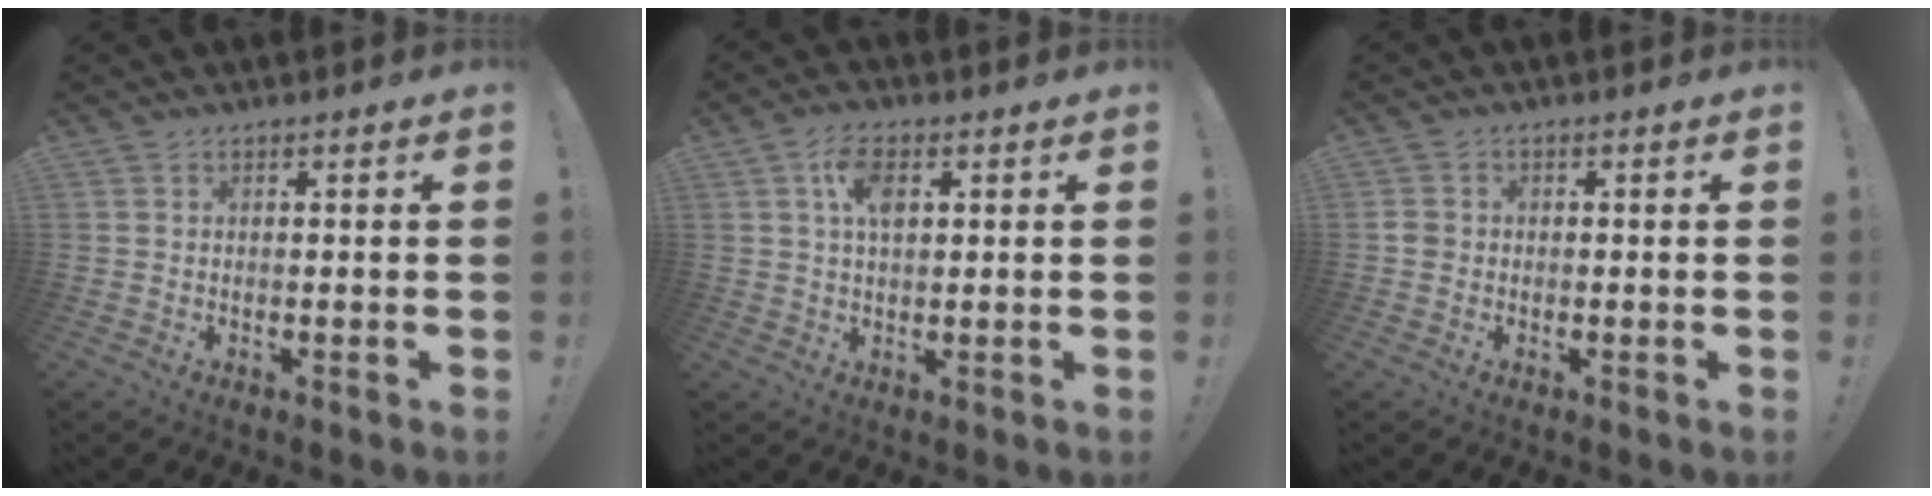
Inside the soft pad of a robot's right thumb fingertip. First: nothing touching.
{"total": 7.0, "force": [2.1, 3.7, 5.6], "torque": [-0.101, 0.005, 0.038]}
{"total": 2.2, "force": [-0.4, 1.9, 0.9], "torque": [-0.014, 0.007, -0.006]}